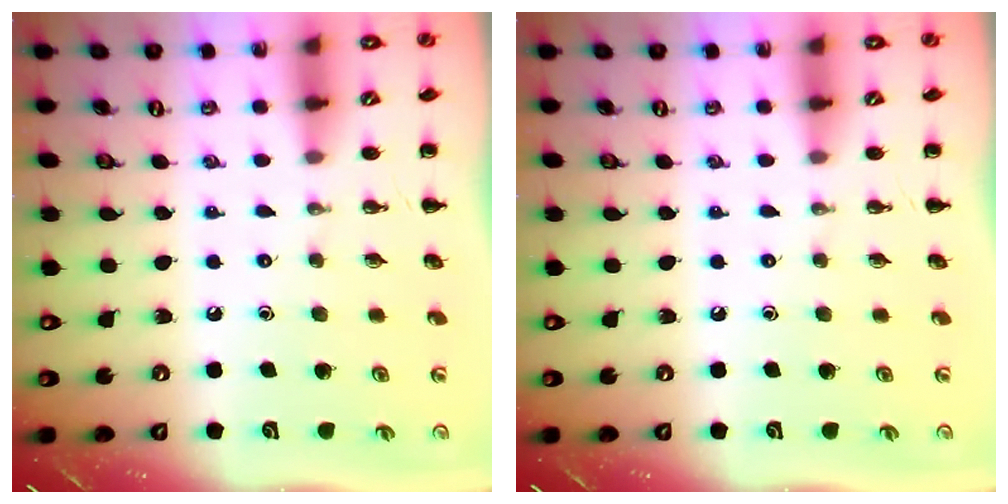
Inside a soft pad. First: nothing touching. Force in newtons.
{"total": 0.0}